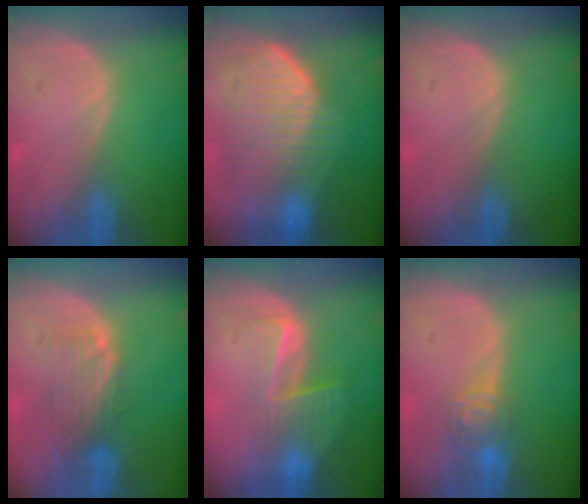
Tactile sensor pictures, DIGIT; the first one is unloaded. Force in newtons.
{"total": 10.8, "press": 9.4, "slide": 5.3}
{"total": 0.0}
{"total": 5.0, "press": 4.2, "slide": 2.7}
{"total": 6.9, "press": 6.0, "slide": 3.5}
{"total": 4.6, "press": 4.2, "slide": 1.9}